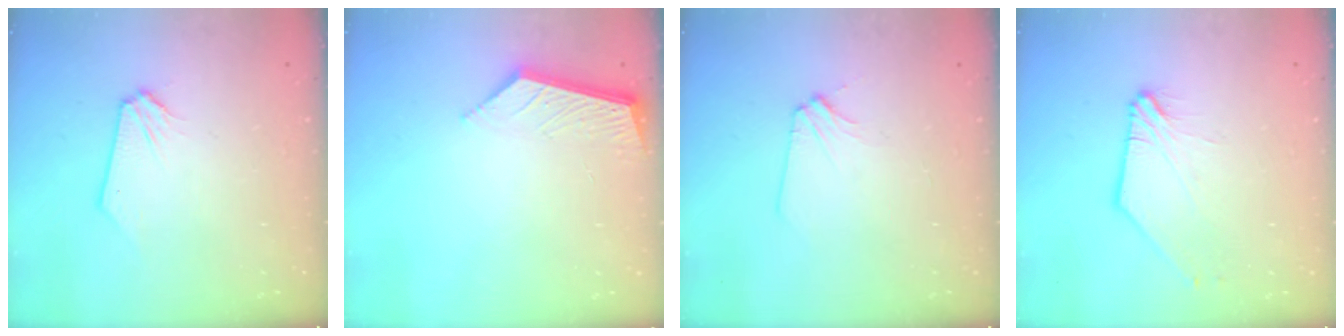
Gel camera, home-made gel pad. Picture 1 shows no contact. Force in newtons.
{"total": 6.3, "press": 6.3, "slide": 0.5}
{"total": 2.3, "press": 2.3, "slide": 0.3}
{"total": 2.3, "press": 2.3, "slide": 0.2}